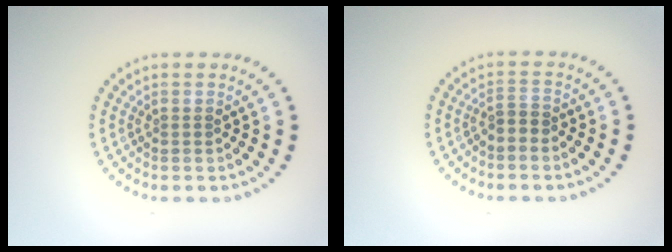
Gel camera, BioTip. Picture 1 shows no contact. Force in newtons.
{"total": 1.2, "press": 0.9, "slide": 0.8}